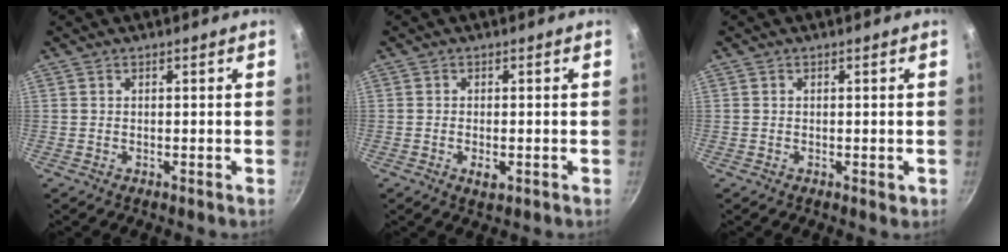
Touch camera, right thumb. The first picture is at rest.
{"total": 2.3, "force": [-0.7, 1.0, 1.9], "torque": [-0.037, -0.004, -0.011]}
{"total": 0.9, "force": [-0.2, 0.6, 0.6], "torque": [-0.007, 0.001, -0.002]}